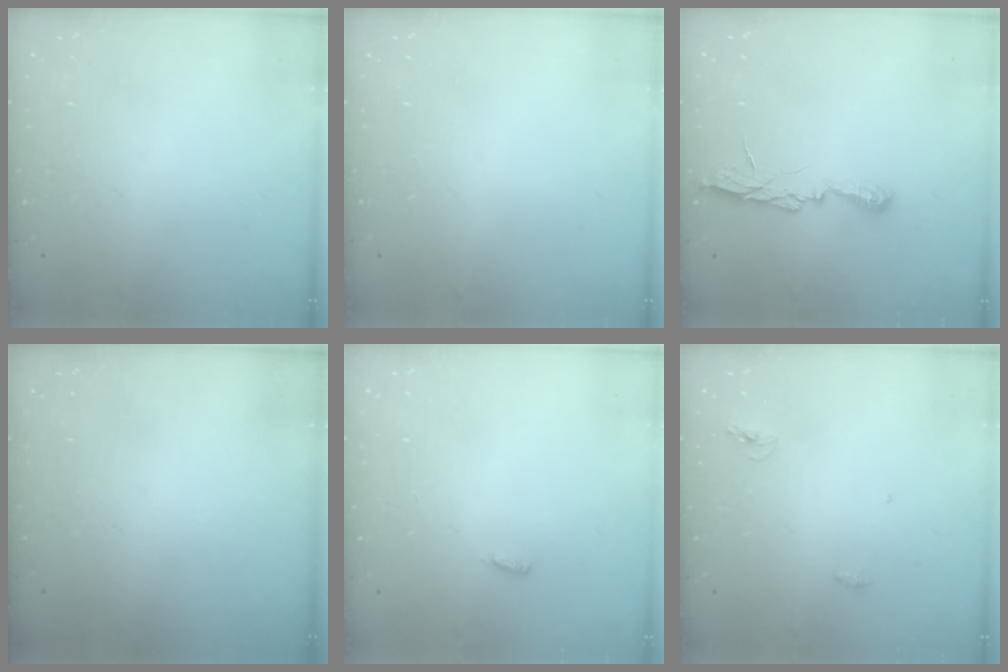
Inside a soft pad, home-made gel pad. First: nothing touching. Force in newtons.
{"total": 0.0}
{"total": 7.0, "press": 7.0, "slide": 0.7}
{"total": 0.0}
{"total": 2.7, "press": 2.6, "slide": 0.9}
{"total": 7.7, "press": 4.3, "slide": 6.3}